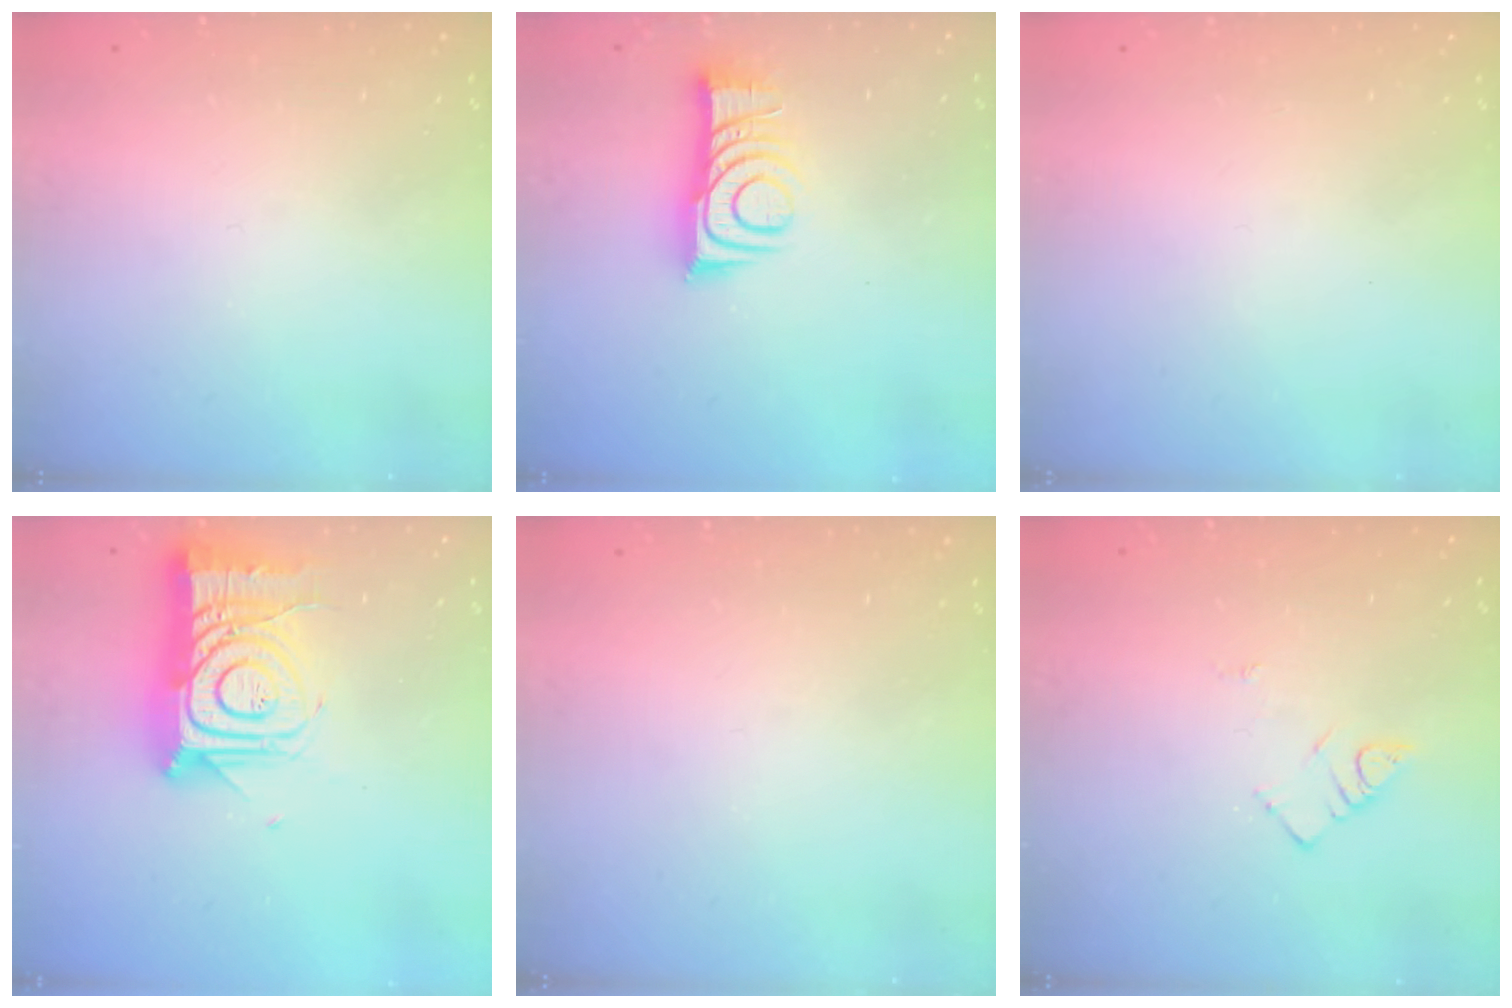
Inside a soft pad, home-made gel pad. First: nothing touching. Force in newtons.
{"total": 10.2, "press": 10.2, "slide": 0.4}
{"total": 1.5, "press": 1.5, "slide": 0.1}
{"total": 16.7, "press": 16.6, "slide": 1.4}
{"total": 0.0}
{"total": 4.3, "press": 4.2, "slide": 0.7}